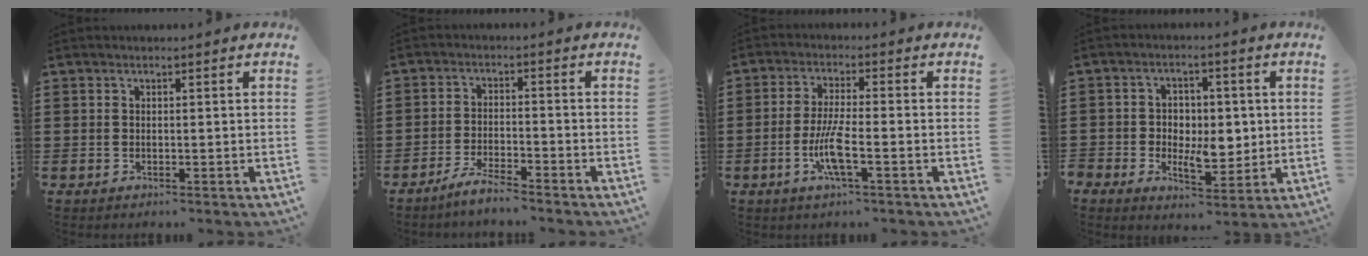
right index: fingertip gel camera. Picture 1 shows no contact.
{"total": 3.7, "force": [-3.5, 0.0, 1.1], "torque": [-0.029, 0.001, -0.070]}
{"total": 6.1, "force": [-2.1, 0.9, 5.7], "torque": [-0.124, -0.012, -0.044]}
{"total": 5.9, "force": [-0.5, 4.2, 4.1], "torque": [-0.075, 0.008, -0.011]}